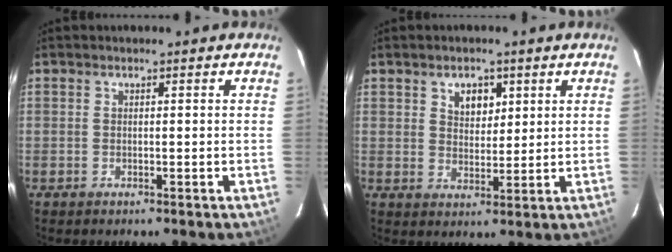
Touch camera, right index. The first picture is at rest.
{"total": 4.8, "force": [2.3, 3.2, 2.7], "torque": [-0.037, 0.006, 0.042]}